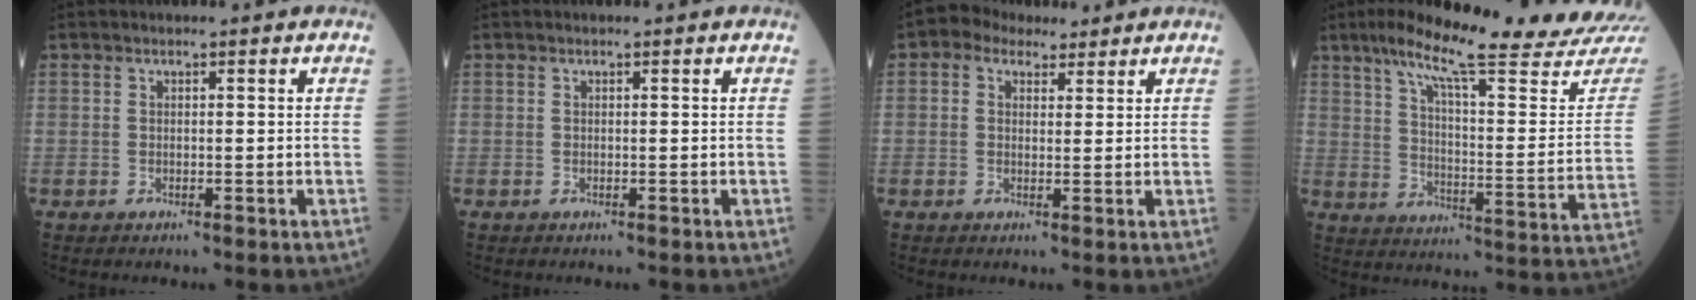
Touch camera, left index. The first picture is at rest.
{"total": 0.0}
{"total": 4.9, "force": [3.2, 3.2, 1.9], "torque": [-0.037, 0.029, 0.056]}
{"total": 25.8, "force": [21.9, 0.3, 13.5], "torque": [-0.206, -0.063, 0.291]}